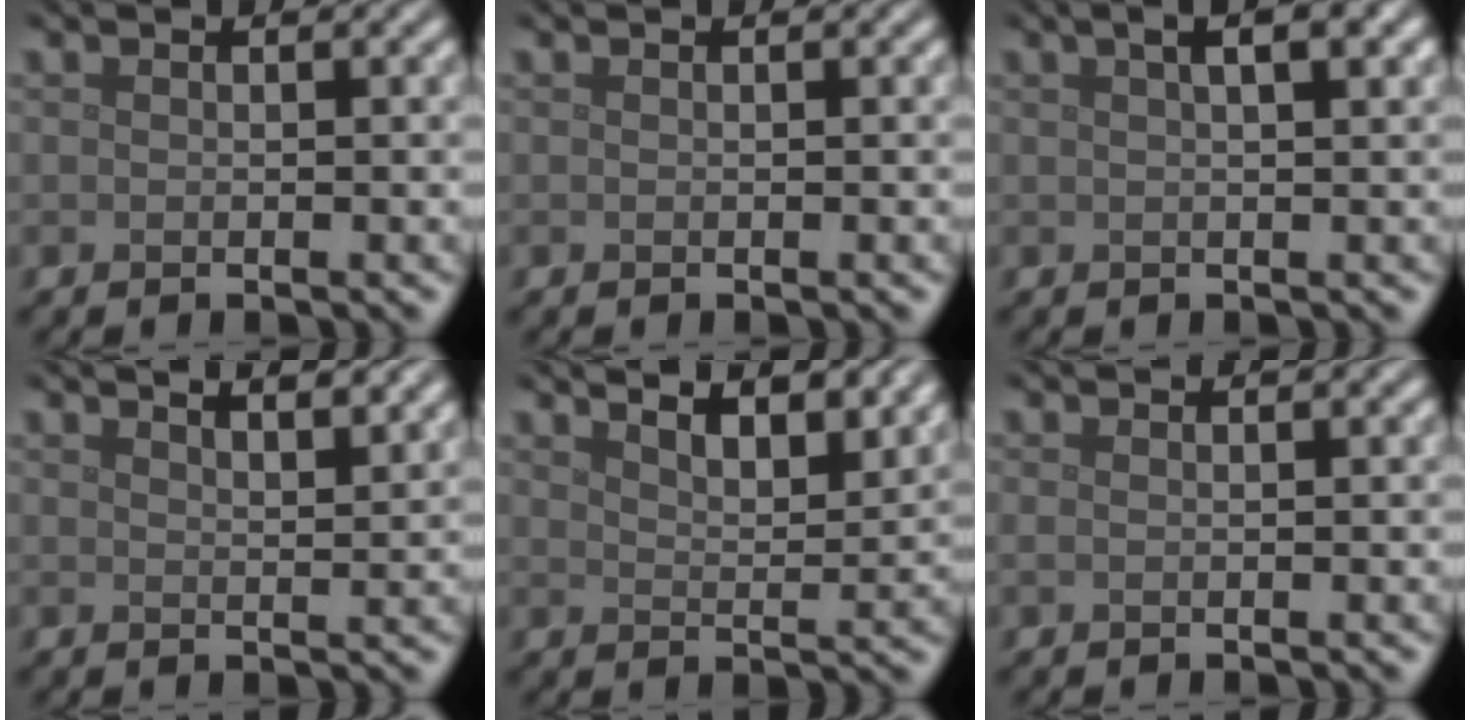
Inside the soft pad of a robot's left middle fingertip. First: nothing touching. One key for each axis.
{"total": 0.0}
{"total": 4.9, "fx": 2.3, "fy": 2.0, "fz": 3.8, "tx": -0.026, "ty": 0.023, "tz": 0.007}
{"total": 5.6, "fx": 4.1, "fy": 2.0, "fz": 3.3, "tx": -0.016, "ty": 0.029, "tz": 0.025}
{"total": 7.2, "fx": 5.6, "fy": 2.2, "fz": 3.9, "tx": -0.027, "ty": 0.016, "tz": 0.050}
{"total": 0.8, "fx": 0.3, "fy": 0.3, "fz": 0.6, "tx": -0.008, "ty": 0.004, "tz": -0.002}